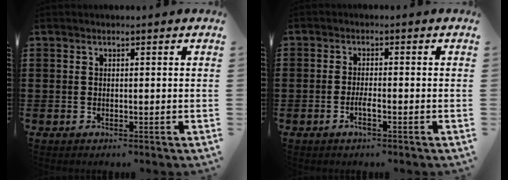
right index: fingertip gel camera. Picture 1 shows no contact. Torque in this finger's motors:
{"motor_torque": [1.04, 1.09, 0.40, 0.10]}